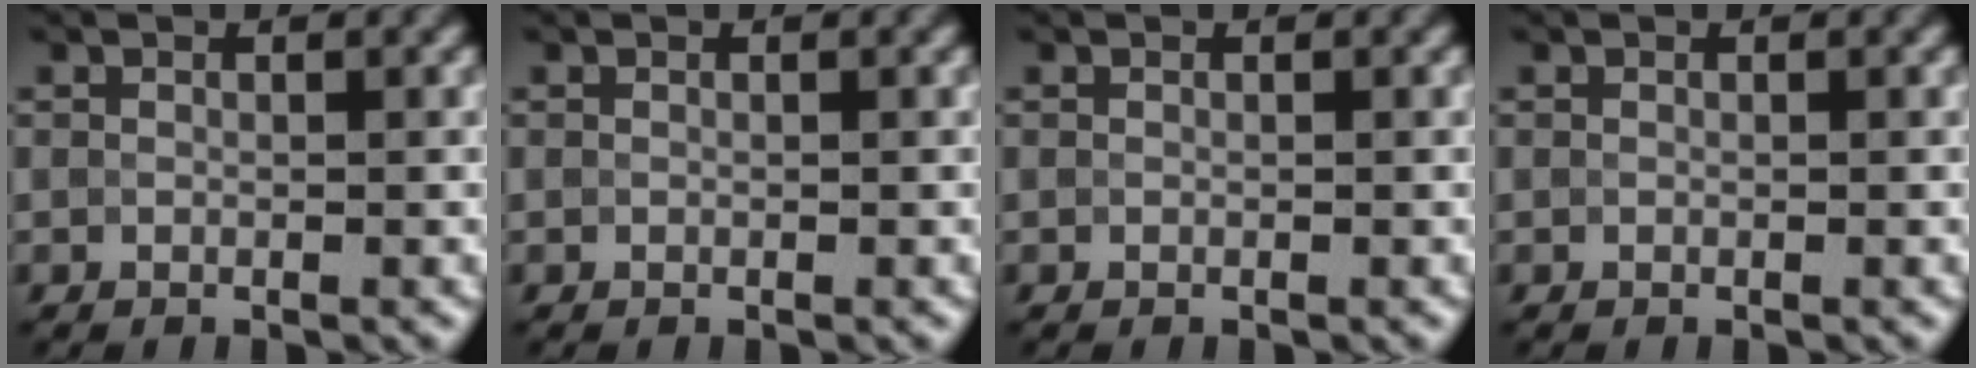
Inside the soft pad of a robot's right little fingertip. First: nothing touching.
{"total": 0.0}
{"total": 0.0}
{"total": 0.0}